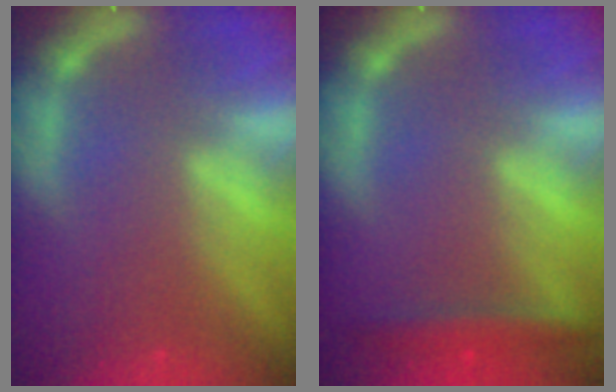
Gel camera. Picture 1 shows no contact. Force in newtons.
{"total": 3.0}